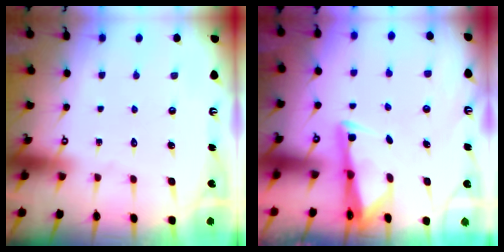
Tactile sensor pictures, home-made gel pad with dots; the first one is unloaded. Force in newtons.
{"total": 2.7, "press": 2.7, "slide": 0.4}